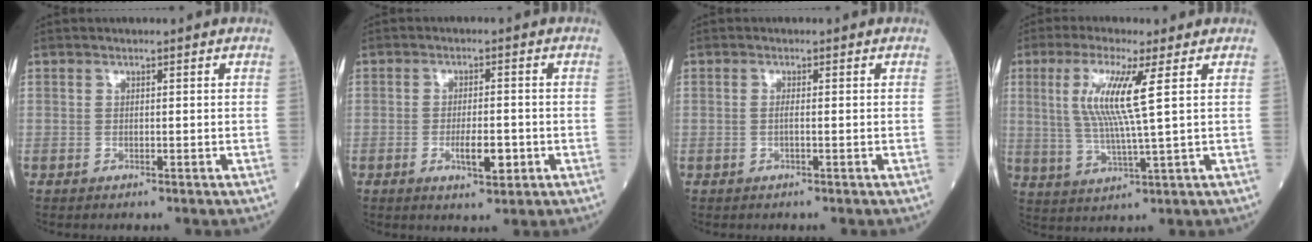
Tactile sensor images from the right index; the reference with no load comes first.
{"total": 4.7, "force": [-1.5, 1.2, 4.2], "torque": [-0.072, -0.001, -0.021]}
{"total": 0.8, "force": [-0.2, -0.1, 0.8], "torque": [-0.016, 0.001, -0.006]}
{"total": 9.1, "force": [2.5, -0.5, 8.7], "torque": [-0.183, -0.003, 0.047]}